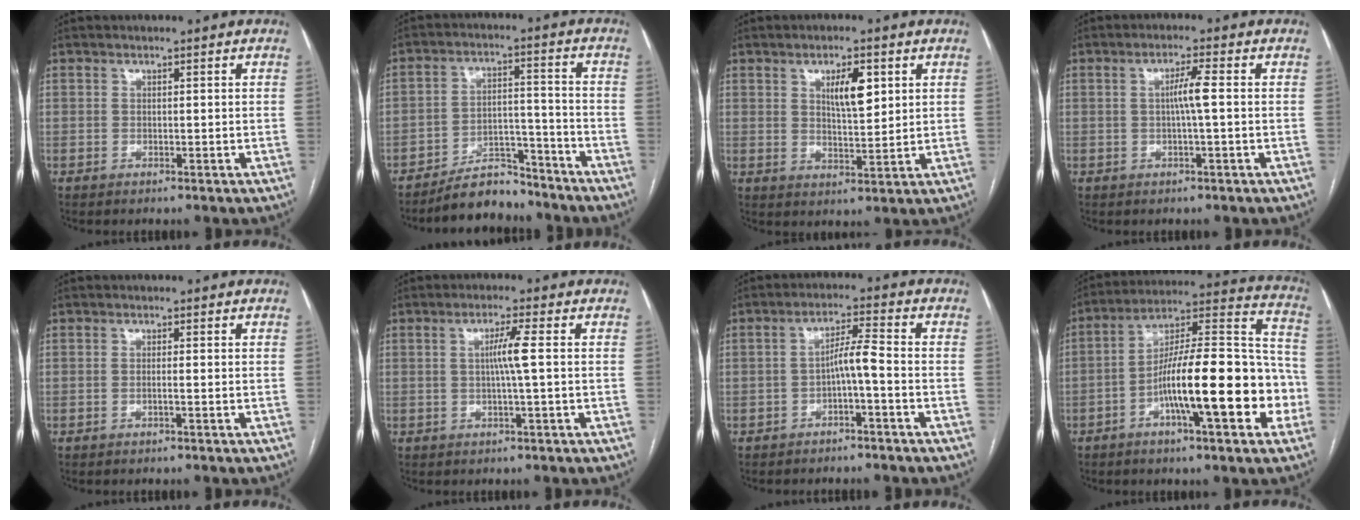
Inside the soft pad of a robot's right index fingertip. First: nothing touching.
{"total": 8.0, "force": [-7.3, 2.7, 1.9], "torque": [-0.026, 0.026, -0.121]}
{"total": 5.9, "force": [2.3, 1.7, 5.1], "torque": [-0.087, 0.000, 0.042]}
{"total": 3.4, "force": [0.0, -0.3, 3.4], "torque": [-0.064, 0.003, 0.001]}
{"total": 0.7, "force": [-0.3, -0.2, 0.6], "torque": [-0.012, 0.001, -0.006]}
{"total": 3.8, "force": [0.2, -0.7, 3.7], "torque": [-0.070, 0.002, 0.003]}
{"total": 4.2, "force": [-1.5, 0.1, 3.9], "torque": [-0.067, 0.016, -0.025]}
{"total": 20.4, "force": [-6.1, 3.8, 19.2], "torque": [-0.281, 0.028, -0.095]}